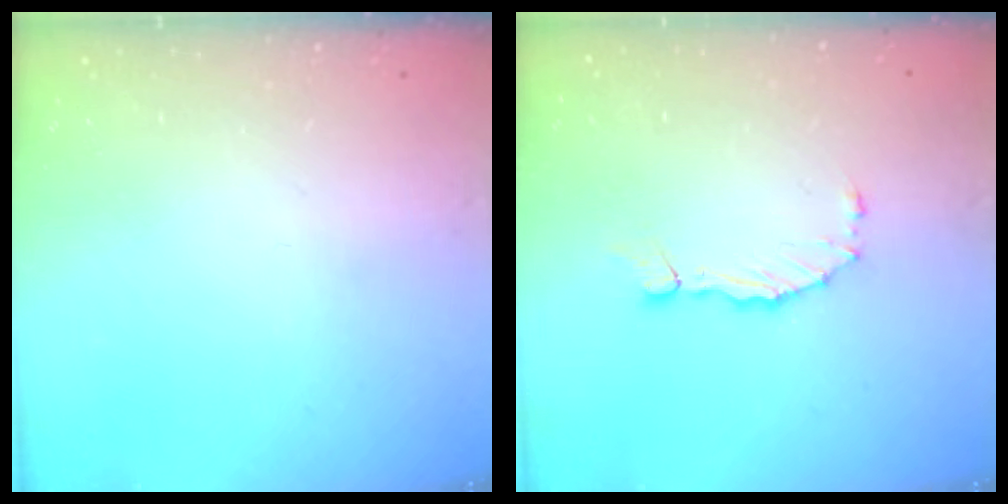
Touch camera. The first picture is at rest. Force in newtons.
{"total": 1.7, "press": 1.6, "slide": 0.1}